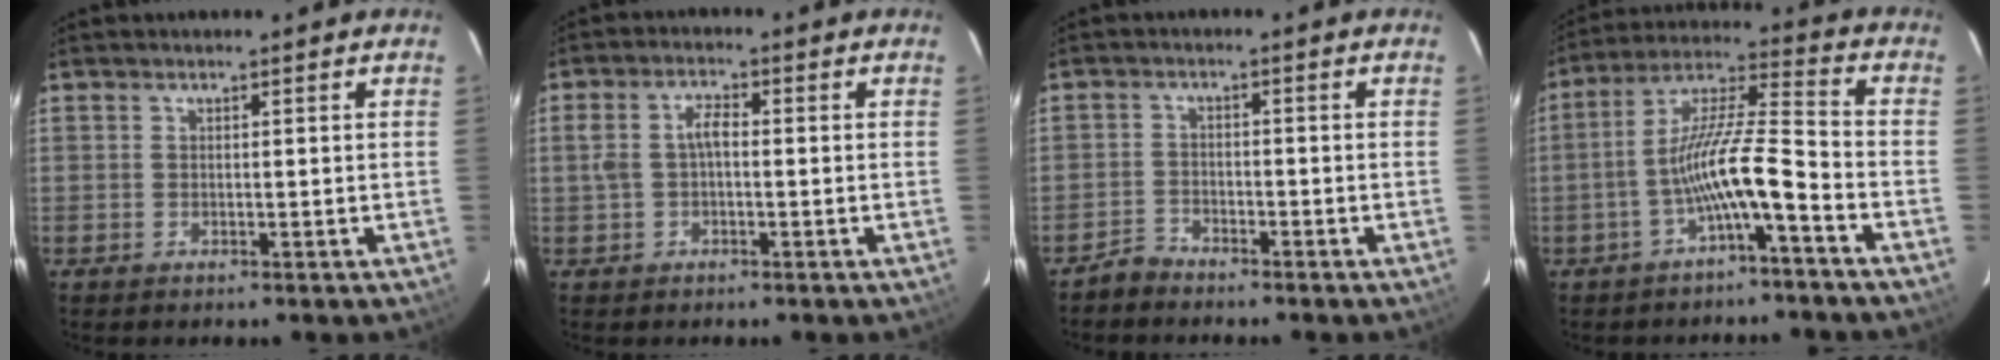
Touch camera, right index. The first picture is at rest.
{"total": 4.0, "force": [-0.4, 2.1, 3.4], "torque": [-0.071, 0.012, -0.003]}
{"total": 2.9, "force": [-2.8, 0.9, 0.0], "torque": [-0.005, 0.004, -0.054]}
{"total": 10.6, "force": [-4.8, 0.9, 9.3], "torque": [-0.192, 0.012, -0.087]}